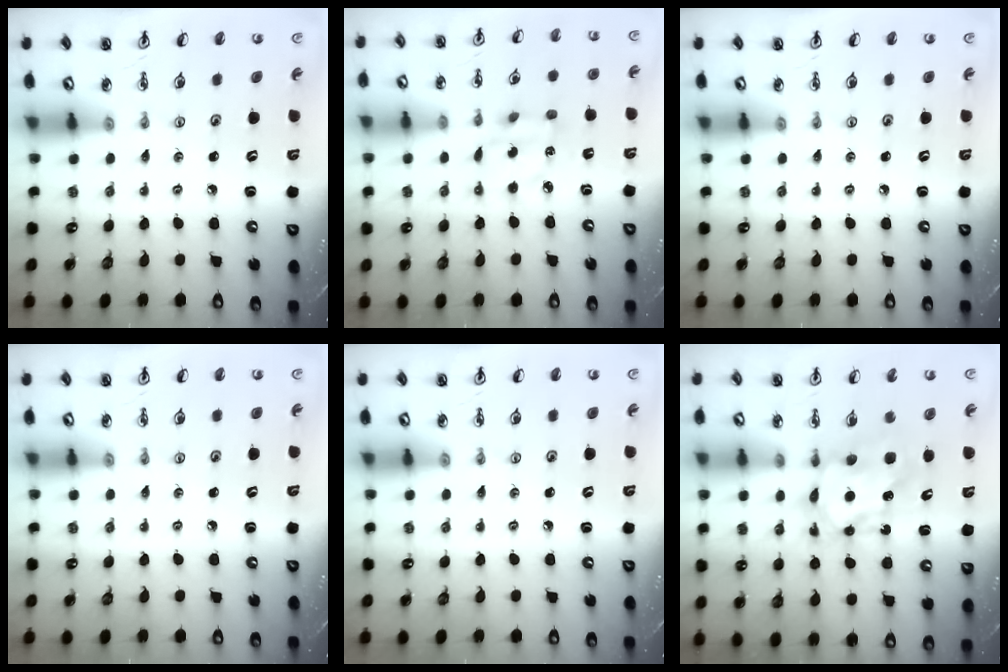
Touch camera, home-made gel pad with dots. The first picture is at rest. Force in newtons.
{"total": 5.3, "press": 5.3, "slide": 0.2}
{"total": 0.0}
{"total": 0.0}
{"total": 0.0}
{"total": 7.6, "press": 7.6, "slide": 0.7}